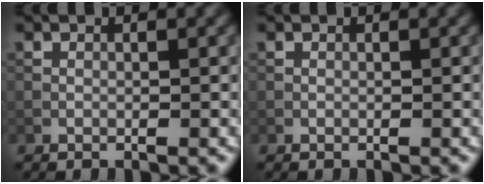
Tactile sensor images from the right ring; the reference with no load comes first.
{"total": 0.0}